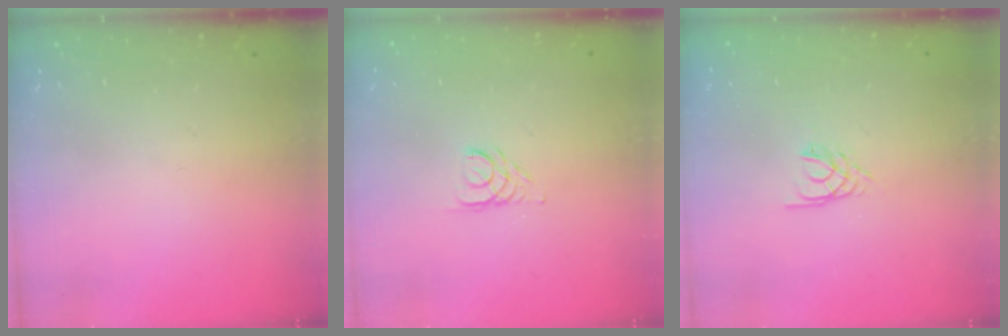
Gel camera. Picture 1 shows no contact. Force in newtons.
{"total": 2.8, "press": 2.8, "slide": 0.3}
{"total": 2.7, "press": 2.6, "slide": 0.4}